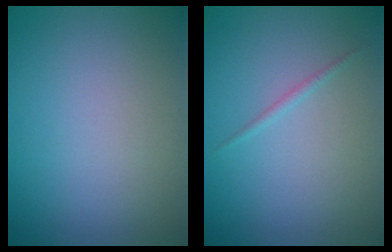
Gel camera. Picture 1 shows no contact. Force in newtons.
{"total": 0.6, "press": 0.6, "slide": 0.0}